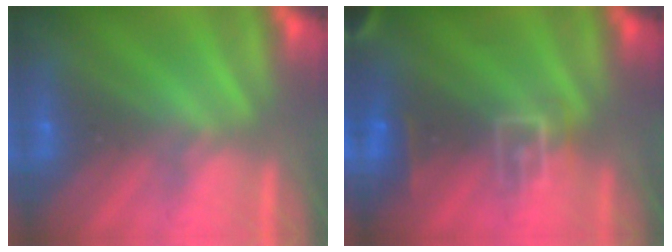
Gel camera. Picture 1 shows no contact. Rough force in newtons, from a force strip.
{"total": 7.1}